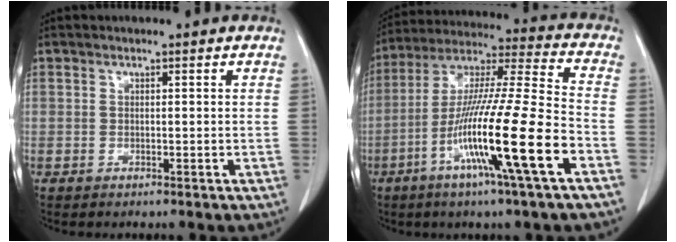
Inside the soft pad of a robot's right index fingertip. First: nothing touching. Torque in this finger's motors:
{"motor_torque": [1.55, -0.59, 0.82, 0.21]}